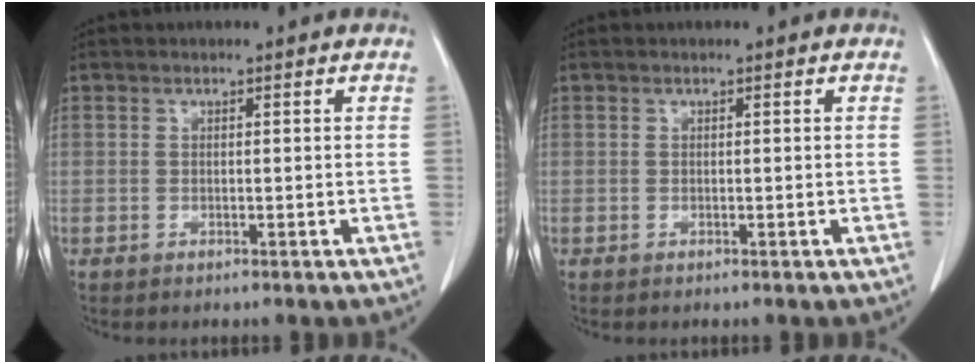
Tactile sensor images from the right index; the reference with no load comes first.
{"total": 0.0}